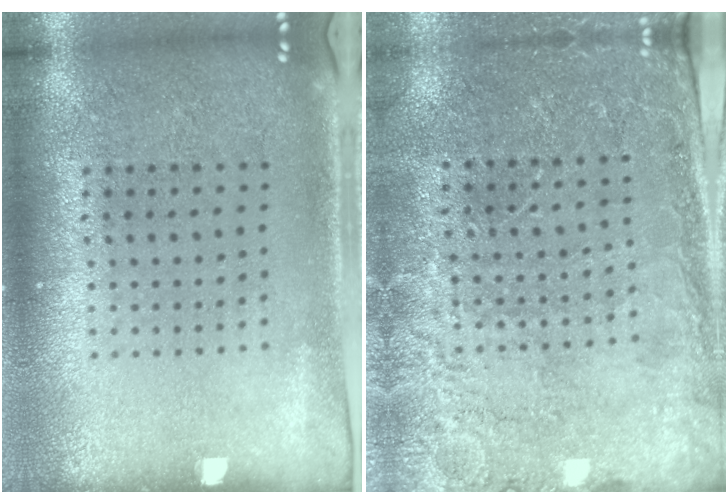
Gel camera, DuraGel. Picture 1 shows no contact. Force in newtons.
{"total": 2.7, "press": 2.6, "slide": 0.3}